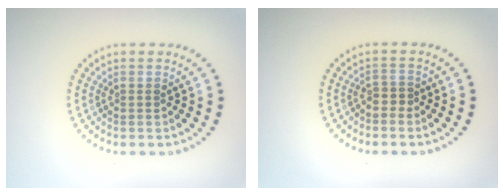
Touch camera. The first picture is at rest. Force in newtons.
{"total": 1.1, "press": 0.7, "slide": 0.9}